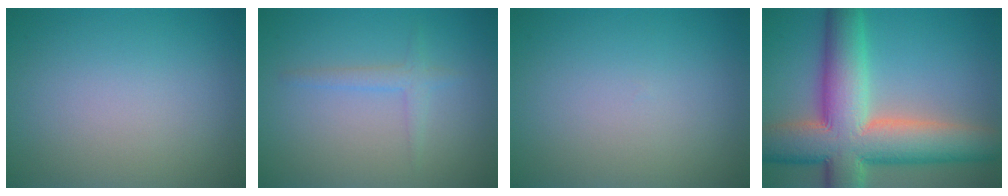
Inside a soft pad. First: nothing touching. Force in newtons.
{"total": 1.5, "press": 1.5, "slide": 0.0}
{"total": 0.0}
{"total": 13.0, "press": 12.9, "slide": 0.8}